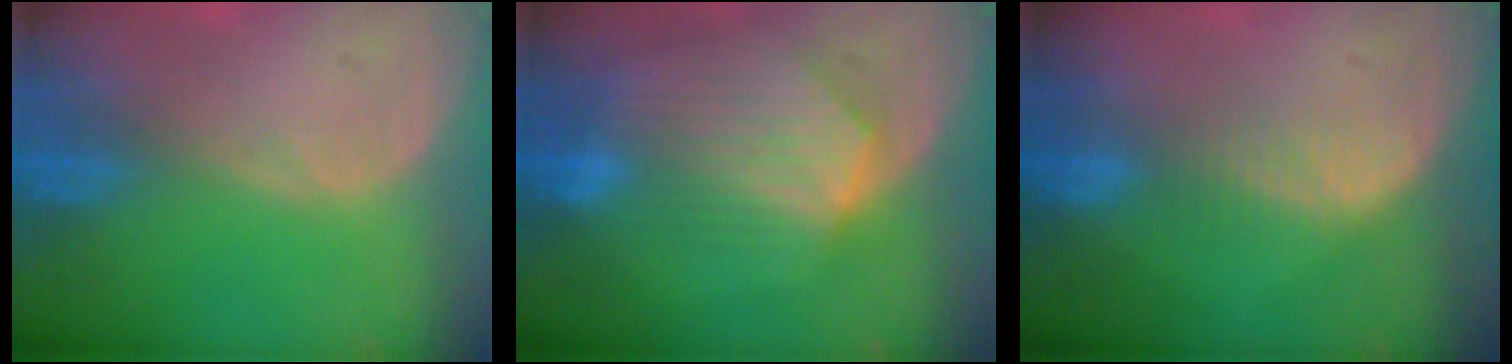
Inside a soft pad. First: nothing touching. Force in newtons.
{"total": 8.6, "press": 7.8, "slide": 3.5}
{"total": 3.1, "press": 2.6, "slide": 1.7}